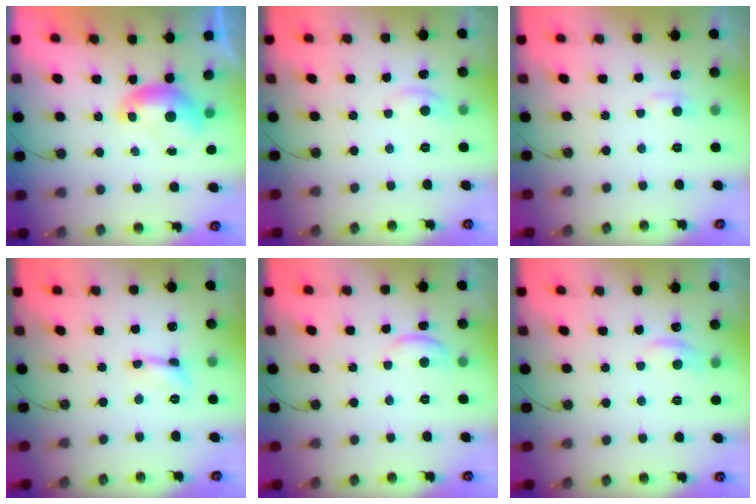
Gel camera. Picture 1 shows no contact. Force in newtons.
{"total": 2.0, "press": 1.8, "slide": 0.7}
{"total": 1.4, "press": 1.2, "slide": 0.8}
{"total": 2.2, "press": 2.2, "slide": 0.4}
{"total": 1.0, "press": 0.9, "slide": 0.5}
{"total": 2.6, "press": 2.5, "slide": 0.8}